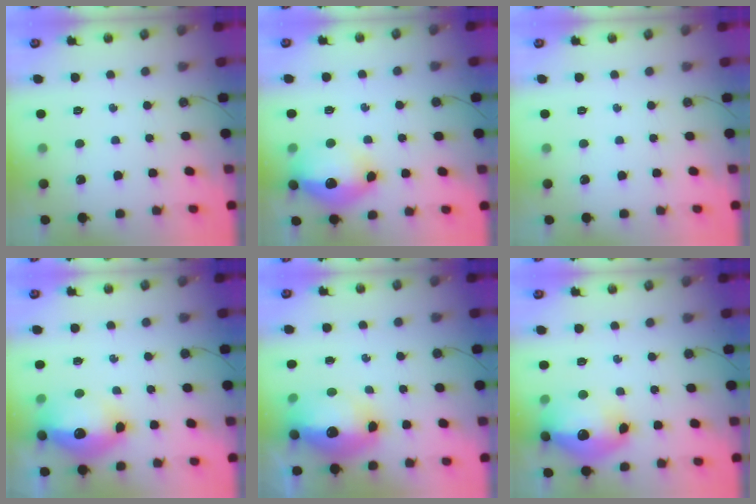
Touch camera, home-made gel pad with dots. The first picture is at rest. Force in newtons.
{"total": 15.1, "press": 15.1, "slide": 1.4}
{"total": 0.0}
{"total": 15.2, "press": 15.1, "slide": 1.3}
{"total": 16.6, "press": 16.5, "slide": 1.5}
{"total": 17.9, "press": 17.8, "slide": 1.6}